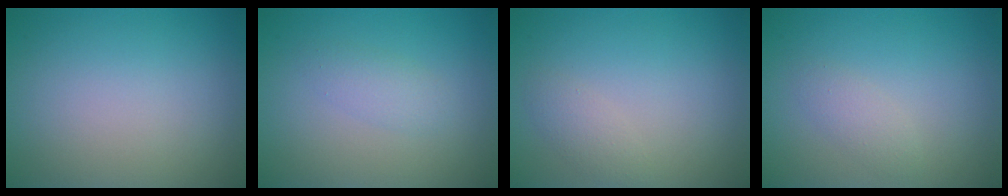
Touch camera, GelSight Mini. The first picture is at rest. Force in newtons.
{"total": 1.5, "press": 1.5, "slide": 0.1}
{"total": 1.3, "press": 1.3, "slide": 0.1}
{"total": 1.3, "press": 1.3, "slide": 0.1}